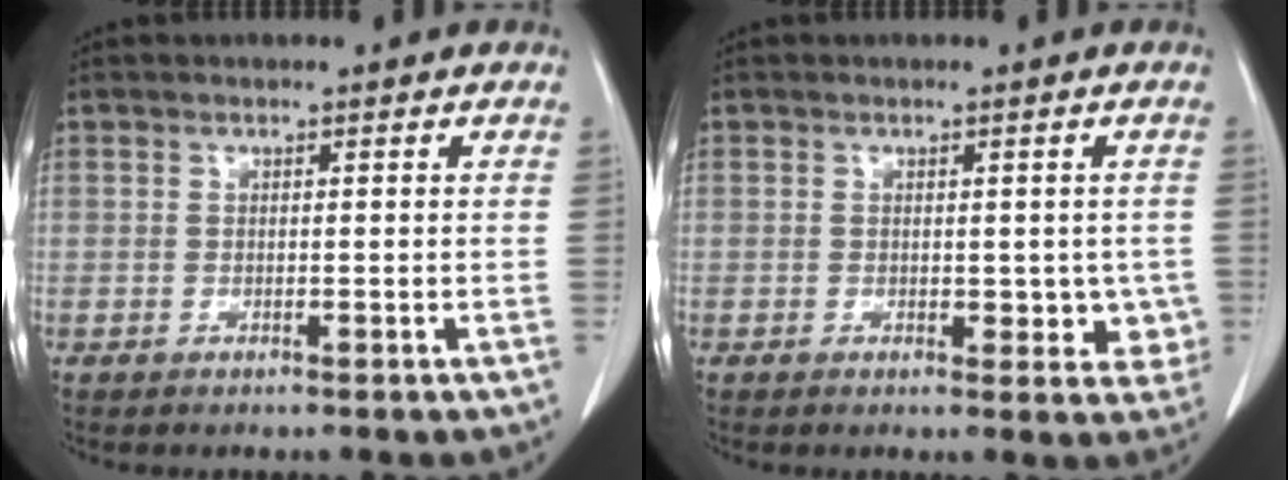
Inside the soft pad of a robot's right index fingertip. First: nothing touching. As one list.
[{"total": 4.1, "force": [-0.6, 2.5, 3.3], "torque": [-0.018, -0.002, -0.005]}]